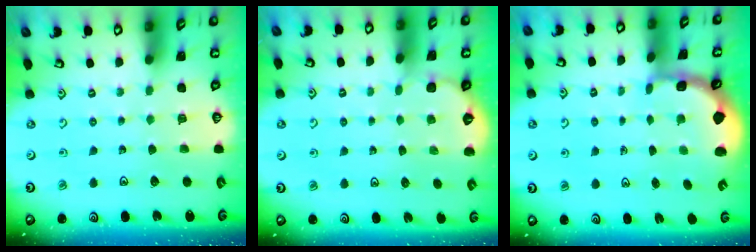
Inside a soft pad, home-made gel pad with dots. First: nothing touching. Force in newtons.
{"total": 1.4, "press": 1.4, "slide": 0.1}
{"total": 1.8, "press": 1.7, "slide": 0.5}